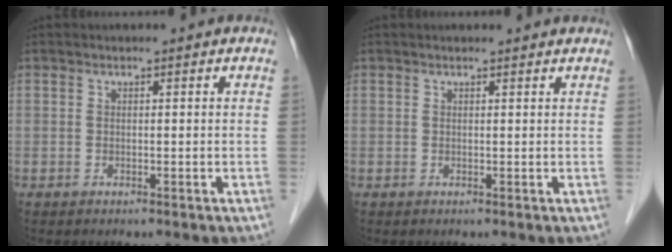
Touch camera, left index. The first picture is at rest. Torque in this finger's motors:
{"motor_torque": [0.39, -0.62, 0.01, 0.01]}